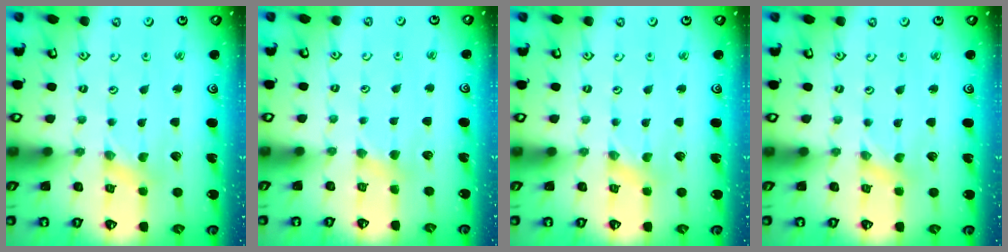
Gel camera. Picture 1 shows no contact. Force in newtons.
{"total": 2.7, "press": 2.7, "slide": 0.4}
{"total": 0.0}
{"total": 0.0}